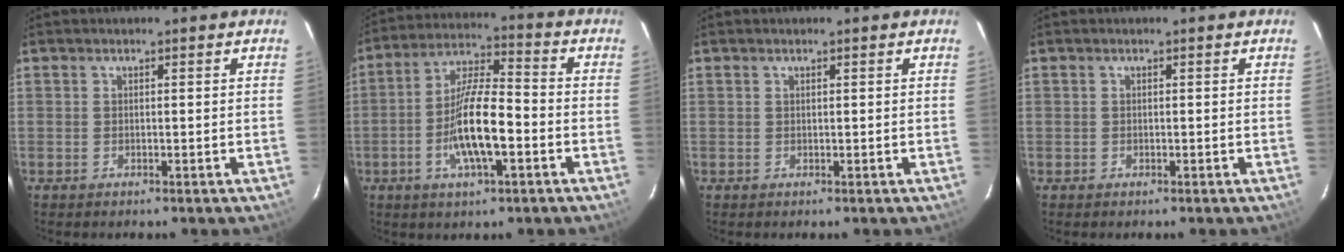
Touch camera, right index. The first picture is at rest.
{"total": 12.2, "force": [-3.8, 3.1, 11.1], "torque": [-0.218, 0.003, -0.071]}
{"total": 0.0}
{"total": 0.7, "force": [-0.3, 0.6, -0.1], "torque": [0.002, 0.002, -0.004]}